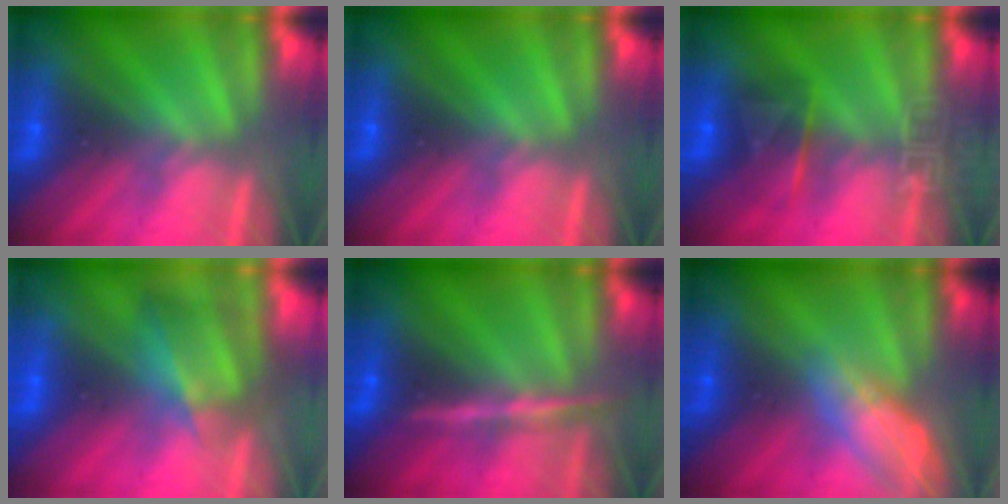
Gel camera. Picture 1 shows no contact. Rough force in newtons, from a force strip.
{"total": 0.0}
{"total": 9.1}
{"total": 4.7}
{"total": 5.8}
{"total": 2.5}